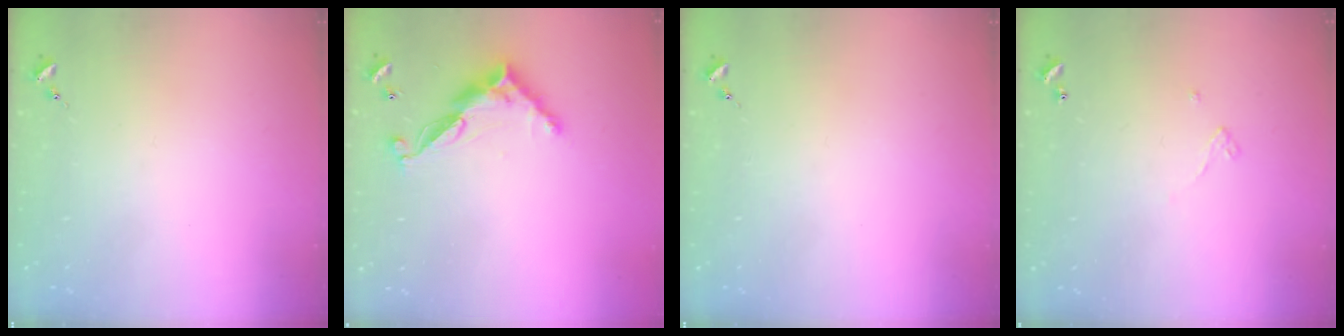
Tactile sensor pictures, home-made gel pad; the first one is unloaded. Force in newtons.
{"total": 11.3, "press": 11.3, "slide": 0.3}
{"total": 0.0}
{"total": 3.2, "press": 3.2, "slide": 0.1}